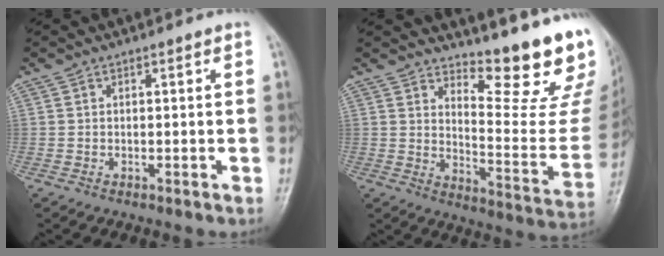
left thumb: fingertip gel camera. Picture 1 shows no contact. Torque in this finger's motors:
{"motor_torque": [0.53, -0.19, 0.12, -0.76, 0.09]}